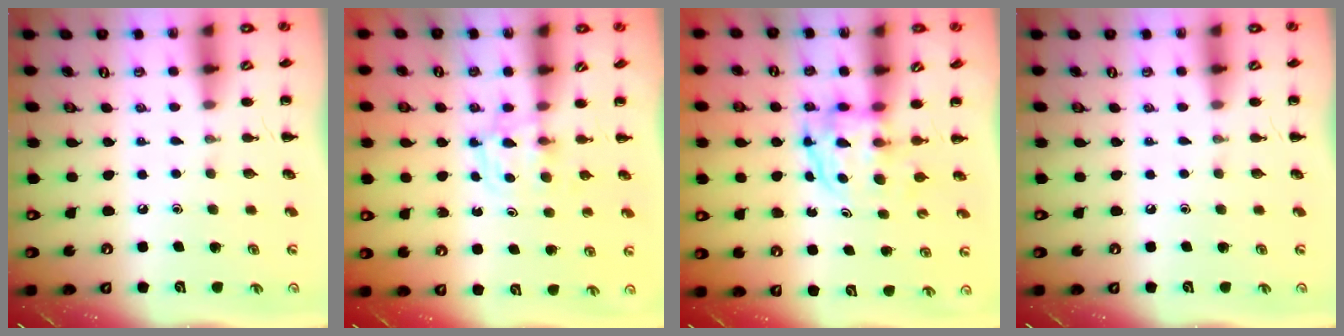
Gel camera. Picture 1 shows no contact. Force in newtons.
{"total": 2.9, "press": 2.6, "slide": 1.2}
{"total": 3.7, "press": 3.7, "slide": 0.3}
{"total": 0.0}